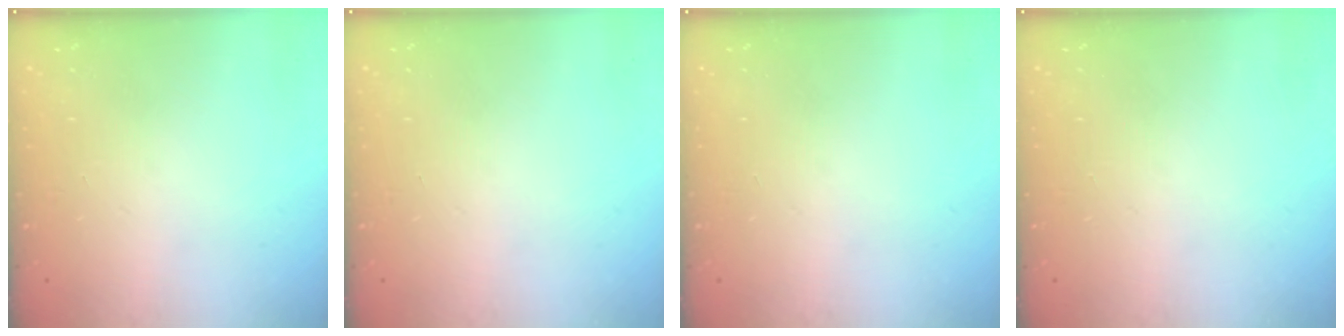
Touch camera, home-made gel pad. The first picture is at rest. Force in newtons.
{"total": 0.0}
{"total": 0.0}
{"total": 0.0}